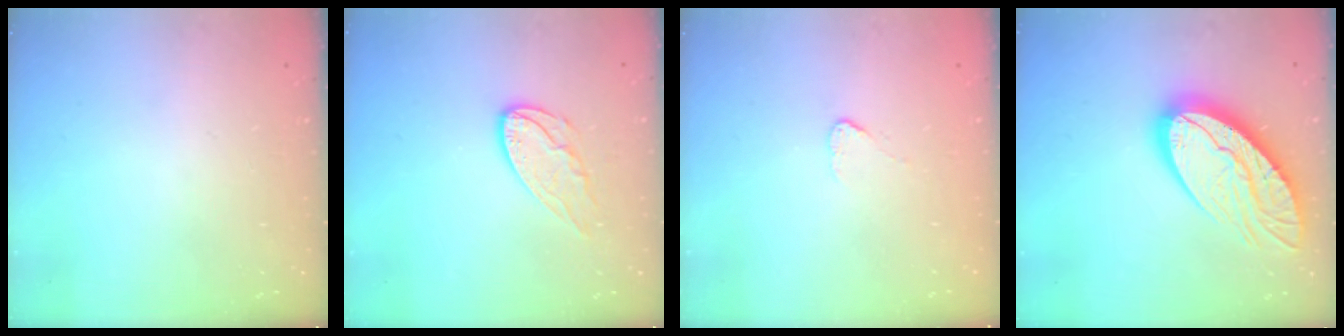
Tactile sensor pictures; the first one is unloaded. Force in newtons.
{"total": 8.9, "press": 8.9, "slide": 0.5}
{"total": 2.7, "press": 2.7, "slide": 0.3}
{"total": 20.2, "press": 20.1, "slide": 1.8}